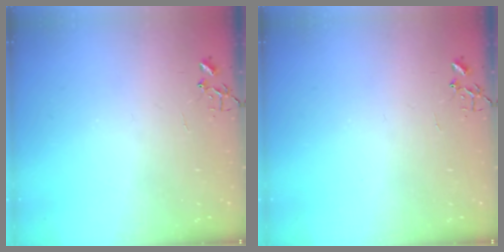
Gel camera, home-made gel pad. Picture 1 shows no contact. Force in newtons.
{"total": 0.0}